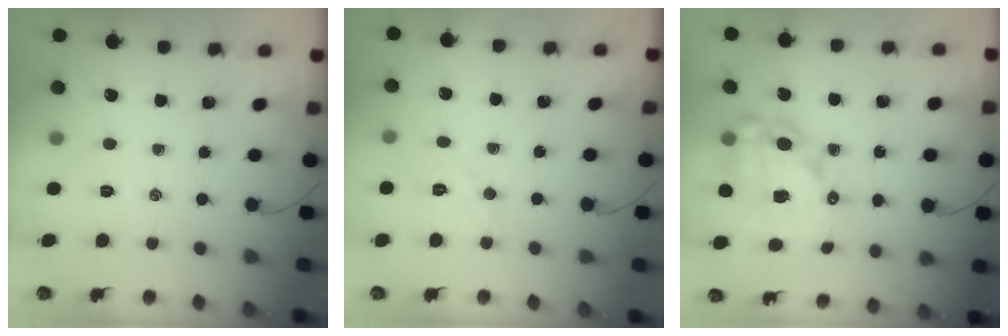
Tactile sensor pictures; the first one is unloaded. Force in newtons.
{"total": 5.0, "press": 4.9, "slide": 1.1}
{"total": 15.8, "press": 15.5, "slide": 3.1}